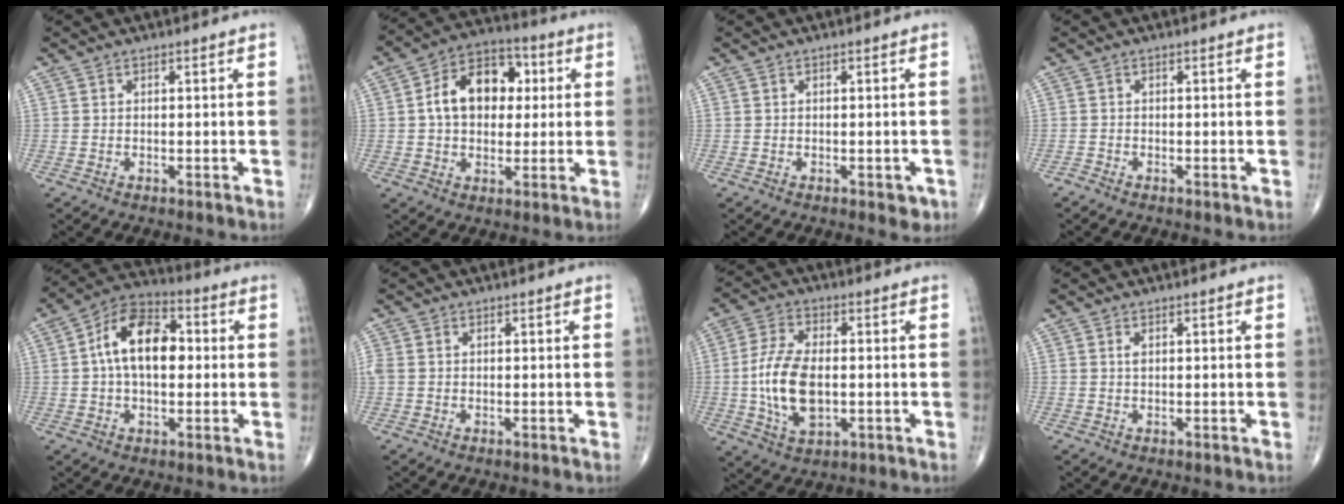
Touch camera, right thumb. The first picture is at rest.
{"total": 13.8, "force": [2.1, 9.5, 9.8], "torque": [-0.124, 0.018, 0.025]}
{"total": 2.0, "force": [-0.8, 1.1, 1.5], "torque": [-0.005, 0.000, -0.008]}
{"total": 0.6, "force": [-0.5, 0.1, 0.2], "torque": [-0.008, -0.004, -0.017]}
{"total": 13.5, "force": [1.3, 8.1, 10.8], "torque": [-0.166, 0.027, 0.008]}
{"total": 1.8, "force": [0.2, 1.3, 1.2], "torque": [-0.043, 0.014, 0.009]}
{"total": 12.5, "force": [-1.1, 6.7, 10.5], "torque": [-0.204, 0.000, -0.018]}
{"total": 0.8, "force": [0.3, 0.4, 0.7], "torque": [-0.011, 0.003, 0.004]}